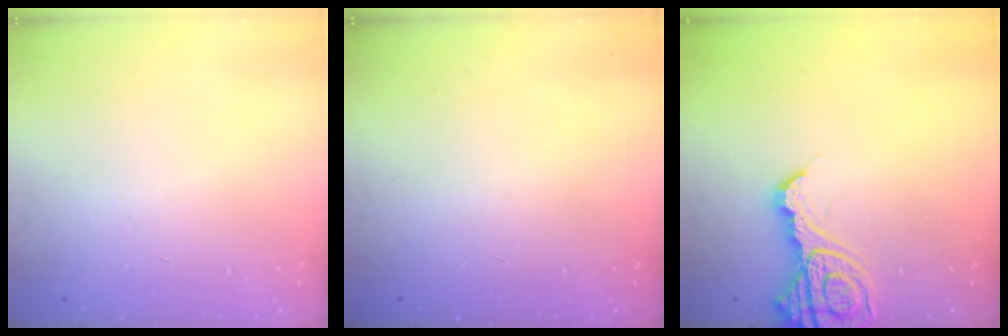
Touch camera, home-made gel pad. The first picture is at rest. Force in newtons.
{"total": 0.0}
{"total": 12.0, "press": 11.9, "slide": 1.6}